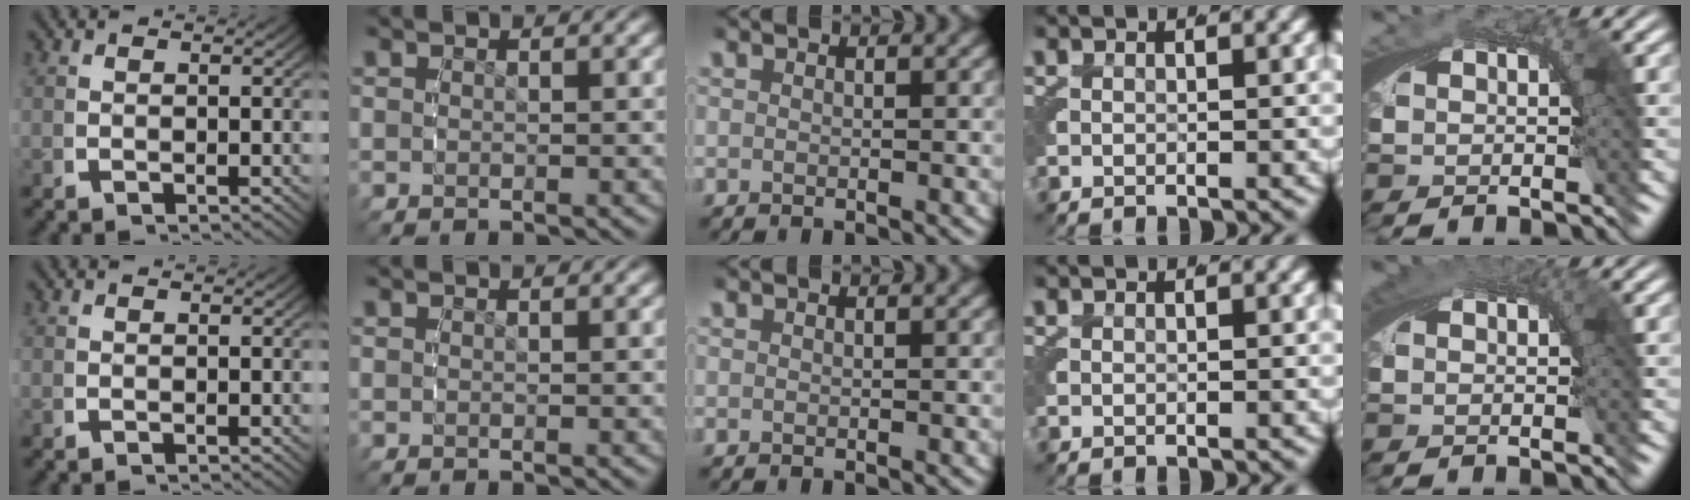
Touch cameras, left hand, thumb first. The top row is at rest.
{"little": {"total": 0.5, "force": [0.1, 0.4, 0.4], "torque": [-0.003, -0.004, 0.001]}}